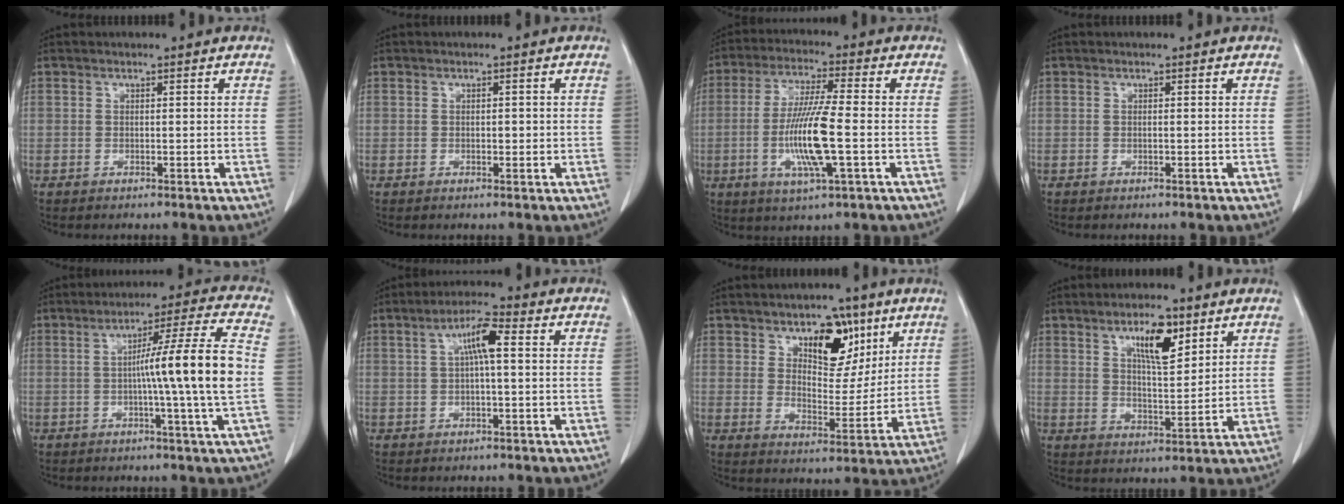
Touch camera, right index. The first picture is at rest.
{"total": 1.1, "force": [0.0, 0.6, 1.0], "torque": [-0.014, 0.000, 0.001]}
{"total": 11.5, "force": [-2.2, 0.6, 11.3], "torque": [-0.225, -0.011, -0.046]}
{"total": 0.0}
{"total": 12.2, "force": [-0.7, -2.2, 12.0], "torque": [-0.190, 0.000, -0.013]}
{"total": 5.5, "force": [1.1, 0.8, 5.3], "torque": [-0.098, 0.015, 0.017]}
{"total": 9.6, "force": [5.3, 5.3, 6.0], "torque": [-0.084, 0.004, 0.087]}
{"total": 8.0, "force": [4.4, 2.2, 6.3], "torque": [-0.110, -0.001, 0.076]}